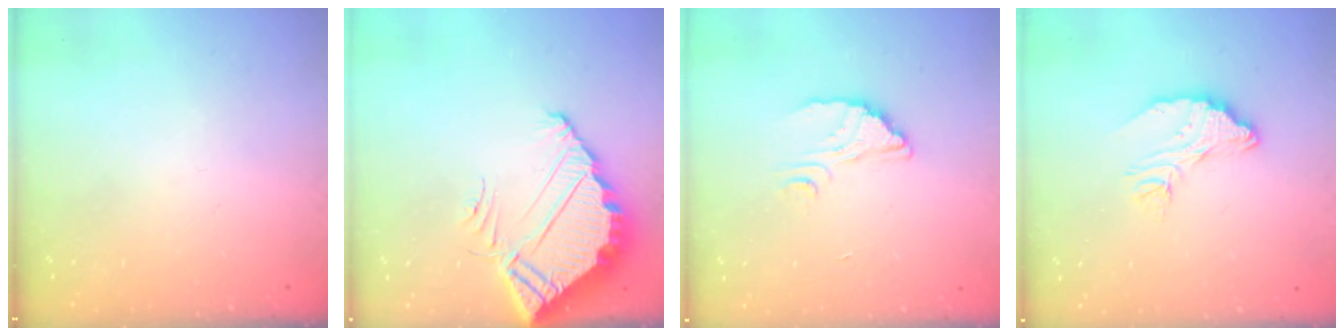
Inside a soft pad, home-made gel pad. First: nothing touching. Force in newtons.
{"total": 6.3, "press": 6.3, "slide": 0.4}
{"total": 2.7, "press": 2.7, "slide": 0.1}
{"total": 9.4, "press": 9.3, "slide": 0.7}